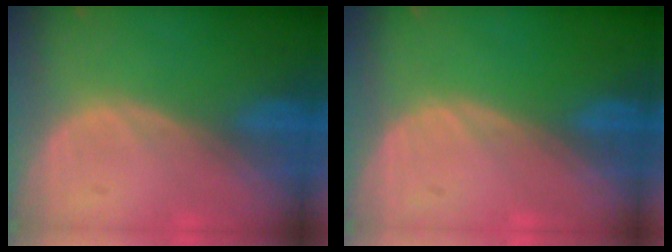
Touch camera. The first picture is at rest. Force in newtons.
{"total": 0.0}